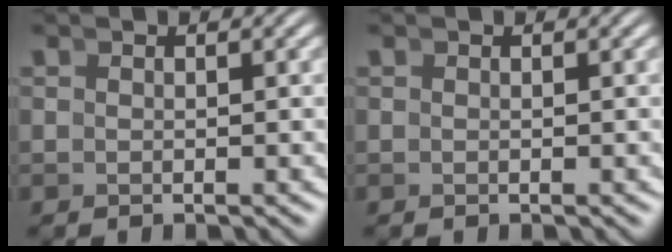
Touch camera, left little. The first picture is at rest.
{"total": 0.0}